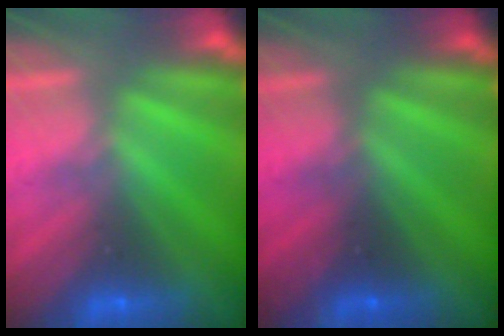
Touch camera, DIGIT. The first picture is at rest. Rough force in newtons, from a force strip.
{"total": 2.4}